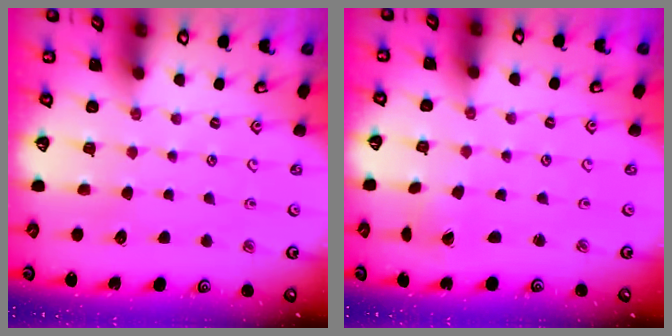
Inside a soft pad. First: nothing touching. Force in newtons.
{"total": 0.9, "press": 0.7, "slide": 0.5}